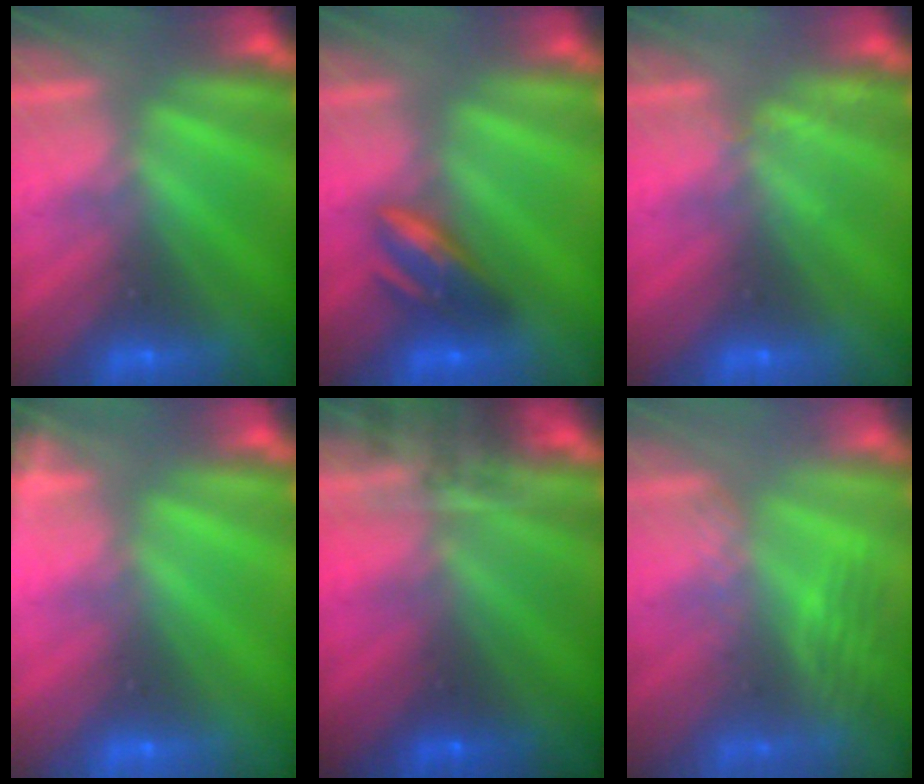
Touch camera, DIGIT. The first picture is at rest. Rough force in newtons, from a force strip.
{"total": 5.9}
{"total": 2.1}
{"total": 1.1}
{"total": 7.9}
{"total": 2.7}